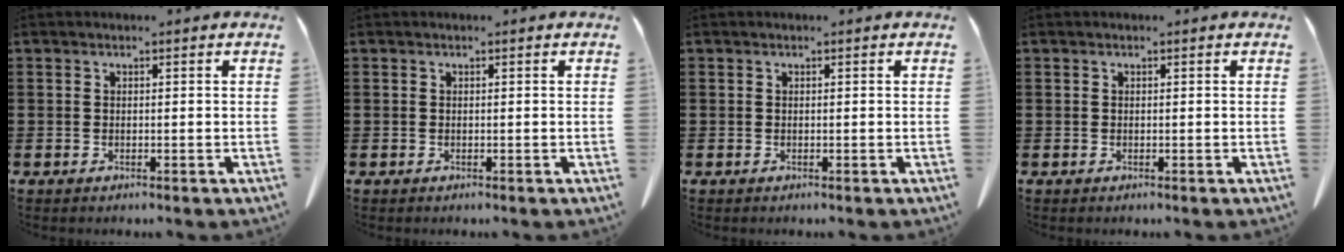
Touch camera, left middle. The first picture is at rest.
{"total": 0.0}
{"total": 0.0}
{"total": 0.0}